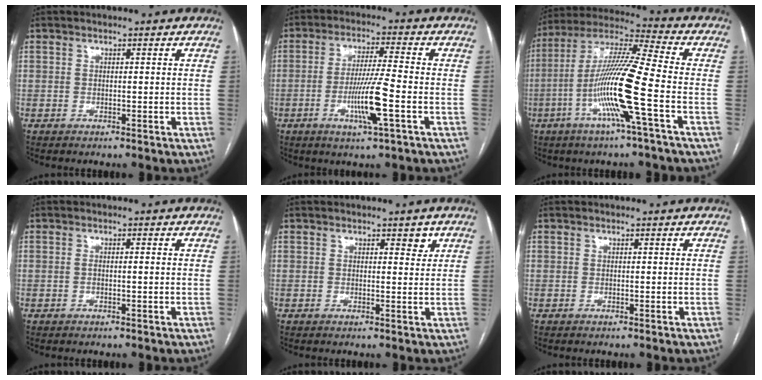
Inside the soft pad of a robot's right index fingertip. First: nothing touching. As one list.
[{"total": 8.8, "force": [-2.8, -0.5, 8.3], "torque": [-0.159, -0.010, -0.052]}, {"total": 15.4, "force": [-4.7, -1.1, 14.6], "torque": [-0.287, -0.004, -0.099]}, {"total": 1.1, "force": [-0.1, 0.1, 1.0], "torque": [-0.021, 0.002, 0.000]}, {"total": 1.7, "force": [1.1, 0.8, 1.1], "torque": [-0.011, -0.004, 0.013]}, {"total": 0.0}]